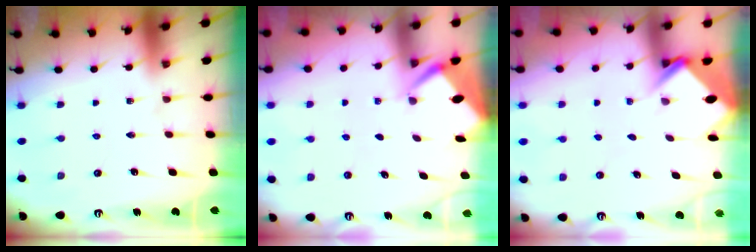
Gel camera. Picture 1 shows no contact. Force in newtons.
{"total": 2.4, "press": 2.4, "slide": 0.1}
{"total": 4.0, "press": 4.0, "slide": 0.1}